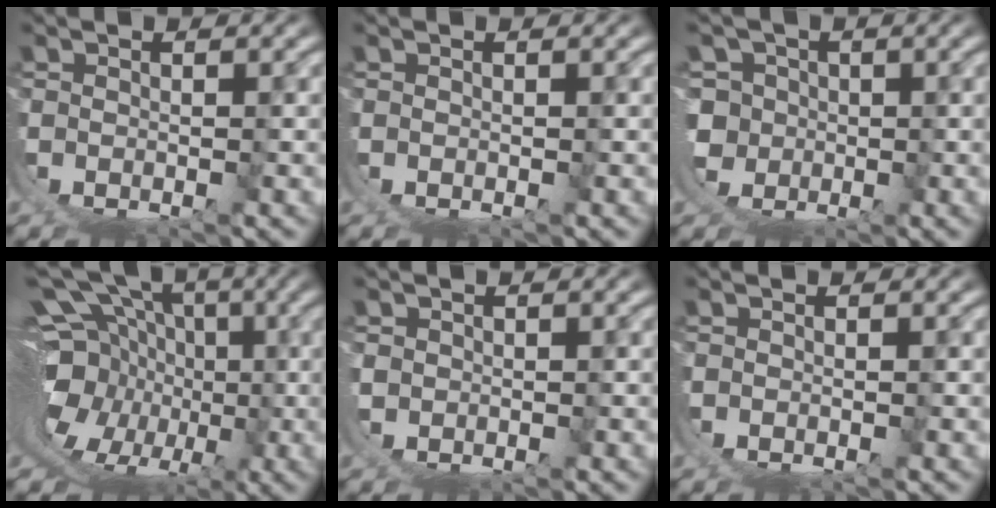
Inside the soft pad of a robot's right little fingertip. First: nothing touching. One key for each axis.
{"total": 0.0}
{"total": 8.9, "fx": -0.5, "fy": 8.4, "fz": 2.8, "tx": -0.091, "ty": -0.037, "tz": -0.004}
{"total": 15.6, "fx": 0.3, "fy": 11.6, "fz": 10.4, "tx": -0.172, "ty": -0.031, "tz": 0.001}
{"total": 1.9, "fx": 0.5, "fy": 1.8, "fz": 0.4, "tx": -0.024, "ty": -0.008, "tz": 0.014}
{"total": 0.0}